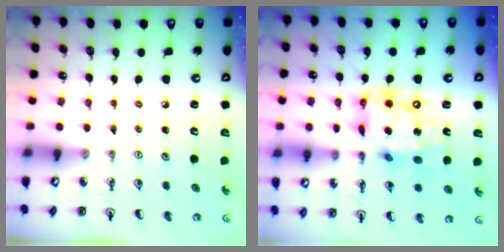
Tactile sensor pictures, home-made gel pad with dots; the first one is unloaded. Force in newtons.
{"total": 13.9, "press": 13.8, "slide": 1.2}